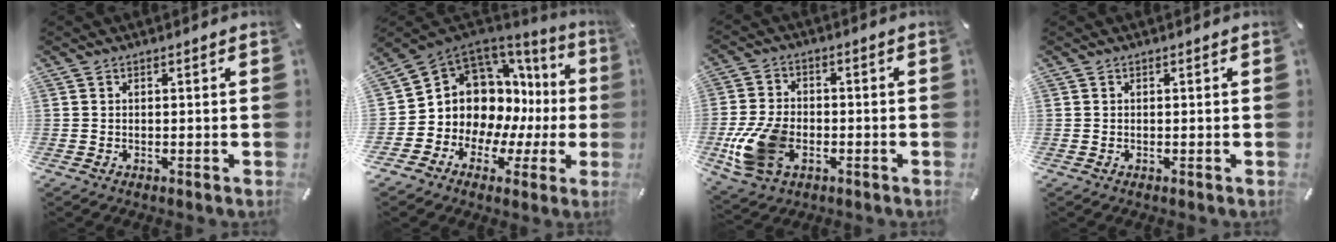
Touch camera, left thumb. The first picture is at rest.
{"total": 12.0, "force": [2.6, 10.3, 5.5], "torque": [-0.102, -0.054, 0.059]}
{"total": 12.8, "force": [-3.9, 8.7, 8.5], "torque": [-0.188, 0.007, -0.065]}
{"total": 0.0}